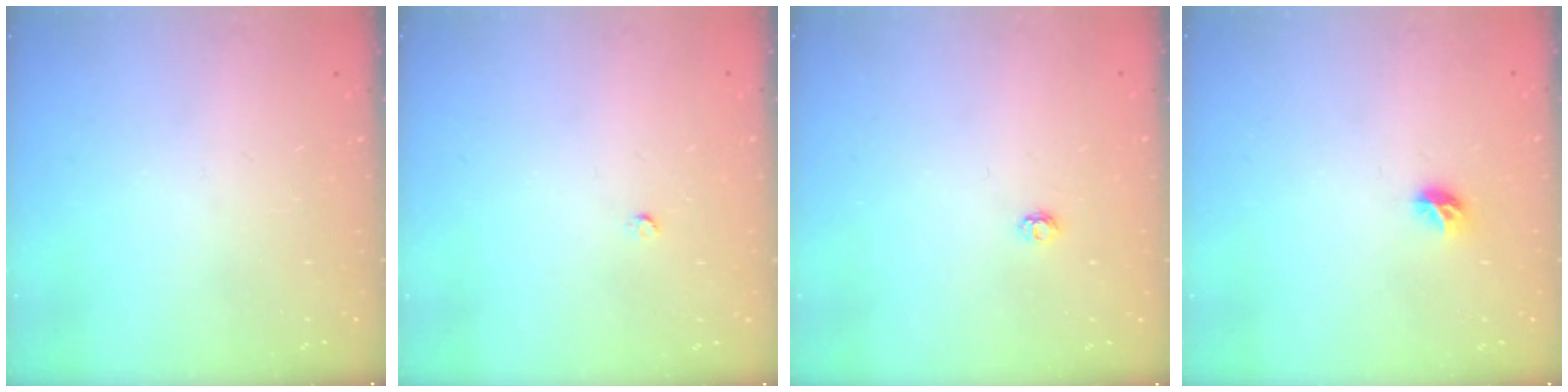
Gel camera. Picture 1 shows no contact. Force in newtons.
{"total": 2.2, "press": 2.2, "slide": 0.3}
{"total": 2.9, "press": 2.9, "slide": 0.4}
{"total": 5.4, "press": 5.4, "slide": 0.5}